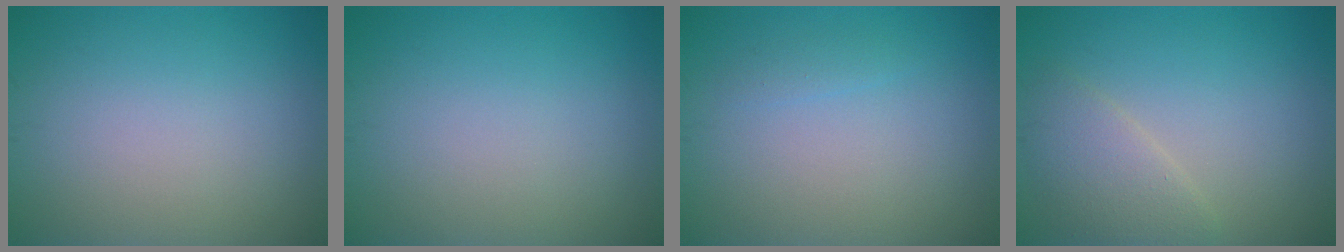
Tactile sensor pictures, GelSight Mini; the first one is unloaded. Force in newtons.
{"total": 0.0}
{"total": 0.8, "press": 0.8, "slide": 0.0}
{"total": 2.9, "press": 2.9, "slide": 0.1}